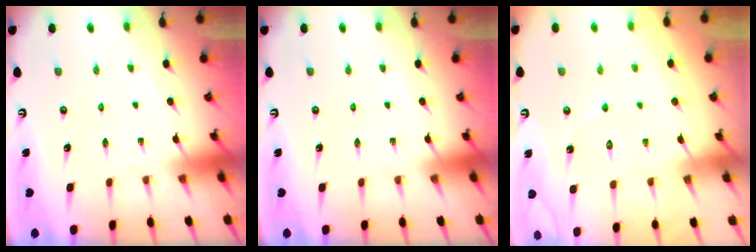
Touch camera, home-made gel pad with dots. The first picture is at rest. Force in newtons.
{"total": 0.0}
{"total": 5.1, "press": 5.0, "slide": 0.4}